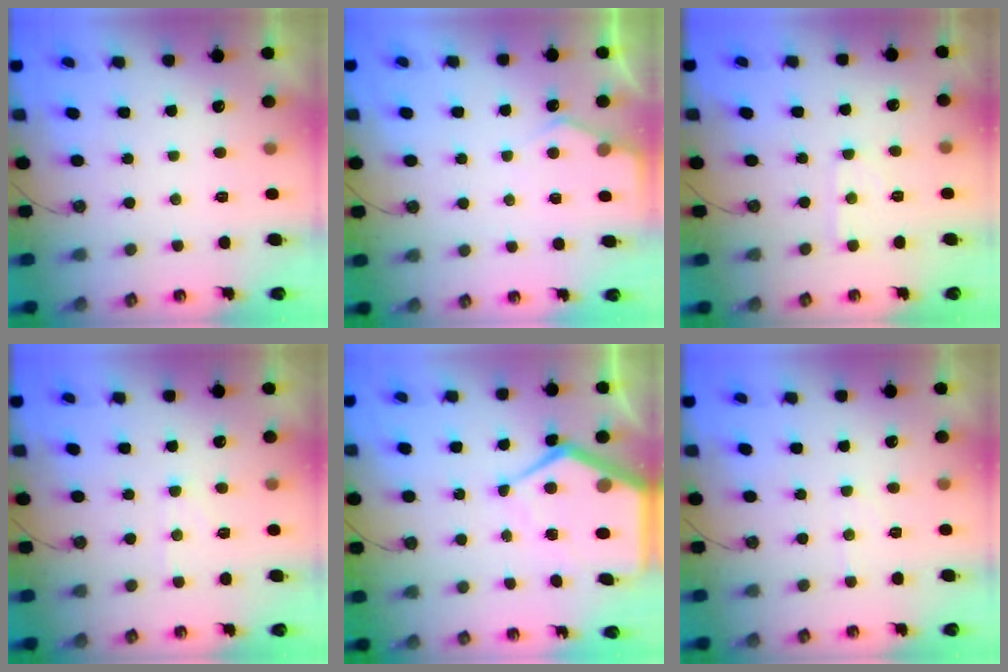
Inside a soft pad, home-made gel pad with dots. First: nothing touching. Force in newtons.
{"total": 4.4, "press": 4.3, "slide": 0.6}
{"total": 3.4, "press": 3.4, "slide": 0.5}
{"total": 5.4, "press": 5.3, "slide": 0.7}
{"total": 10.8, "press": 10.8, "slide": 0.9}
{"total": 4.5, "press": 4.5, "slide": 0.2}